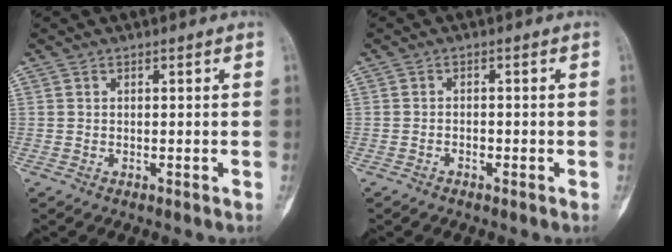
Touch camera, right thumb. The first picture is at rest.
{"total": 1.0, "force": [-0.6, 0.6, 0.5], "torque": [-0.002, 0.005, -0.013]}